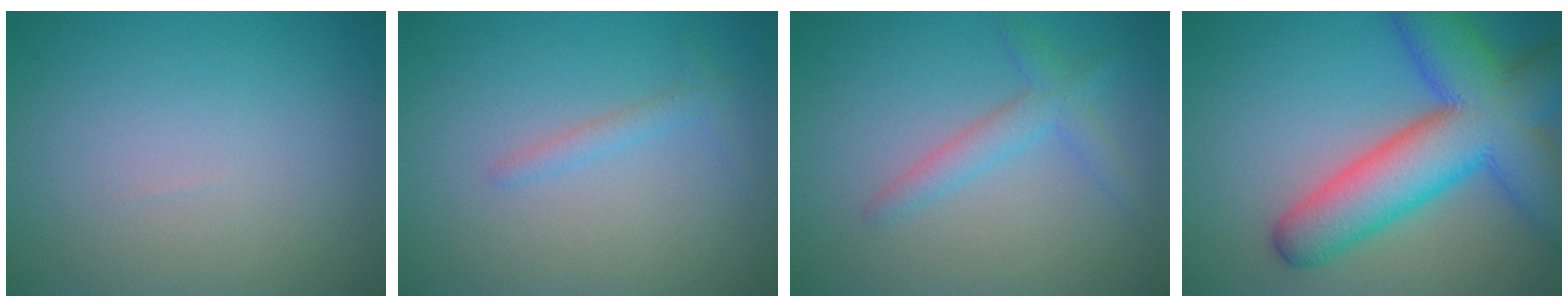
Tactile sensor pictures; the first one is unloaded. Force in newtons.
{"total": 1.3, "press": 1.3, "slide": 0.1}
{"total": 2.4, "press": 2.4, "slide": 0.2}
{"total": 12.1, "press": 12.1, "slide": 0.4}